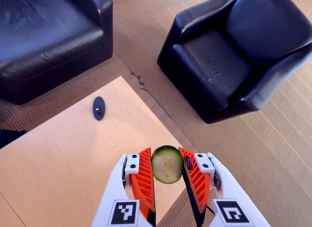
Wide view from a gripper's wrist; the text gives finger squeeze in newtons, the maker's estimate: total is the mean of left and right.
{"total": 9.5, "left": 9.6, "right": 9.5}